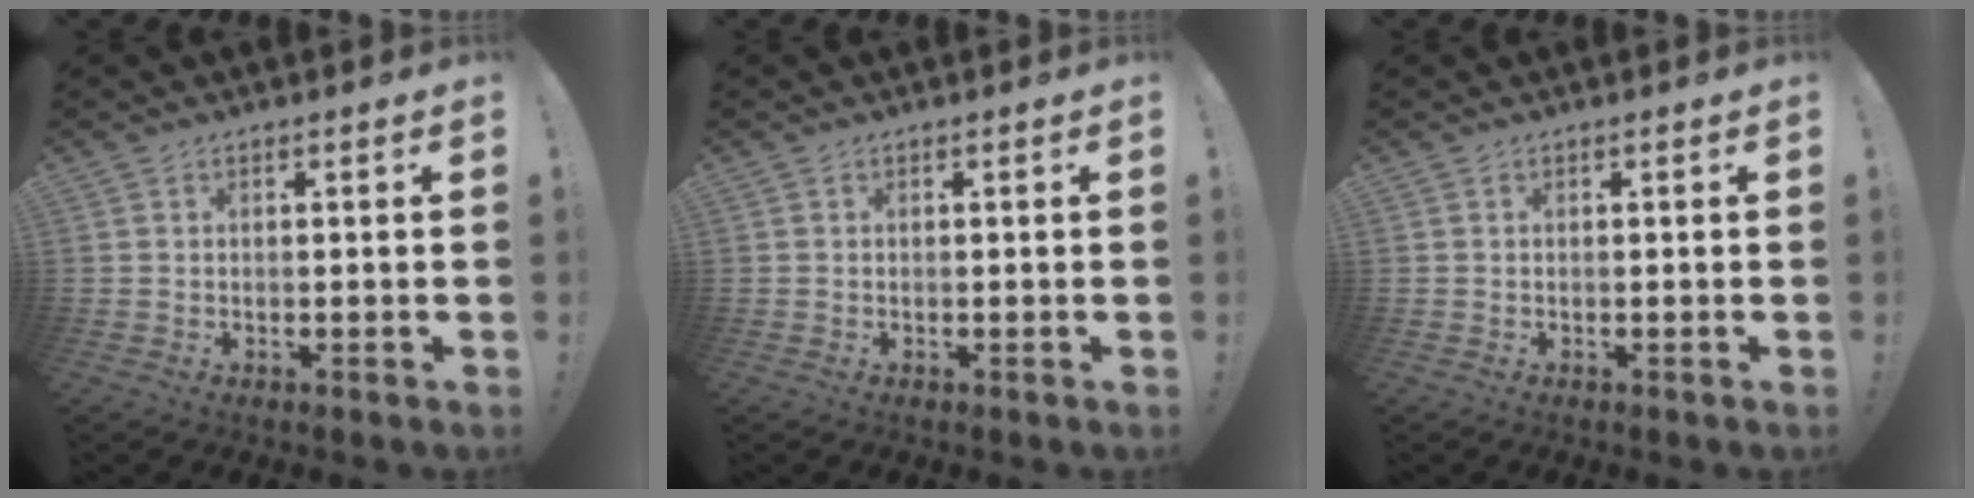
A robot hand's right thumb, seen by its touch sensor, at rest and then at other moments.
{"total": 0.0}
{"total": 0.0}